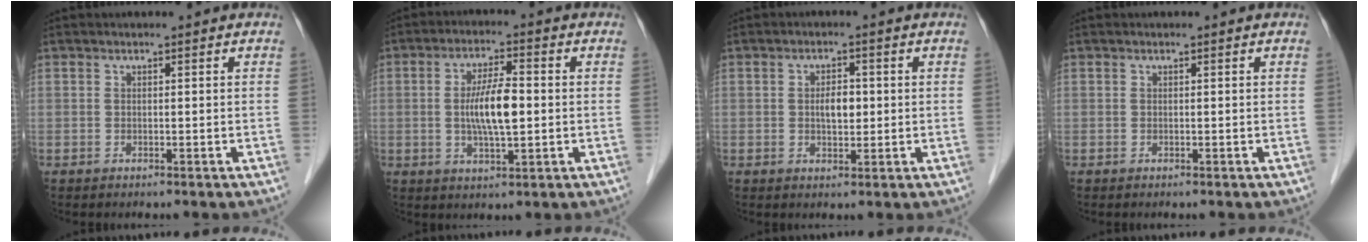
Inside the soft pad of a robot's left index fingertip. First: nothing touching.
{"total": 7.5, "force": [-0.3, 1.6, 7.3], "torque": [-0.141, -0.002, -0.008]}
{"total": 3.2, "force": [0.0, 1.6, 2.7], "torque": [-0.046, 0.001, 0.001]}
{"total": 0.0}